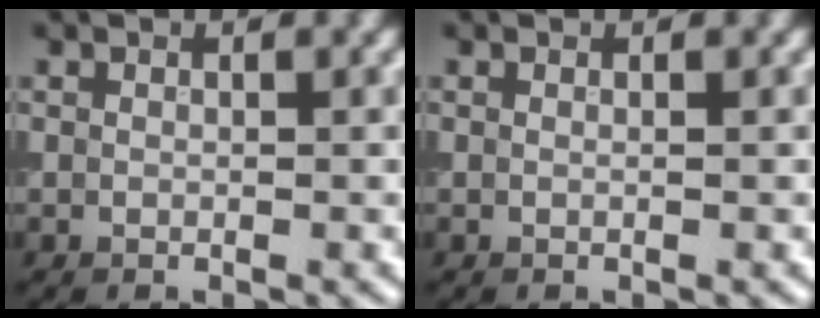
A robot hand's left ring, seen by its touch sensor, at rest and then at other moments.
{"total": 0.0}